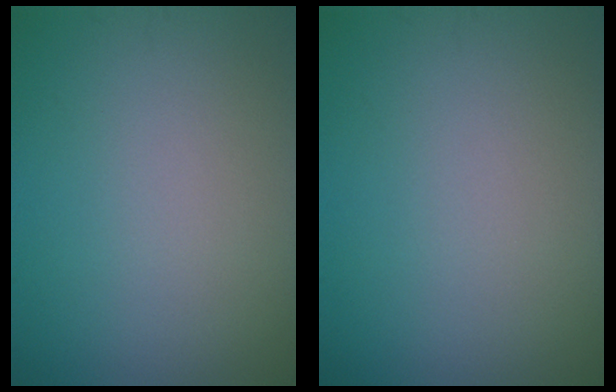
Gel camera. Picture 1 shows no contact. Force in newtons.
{"total": 0.0}